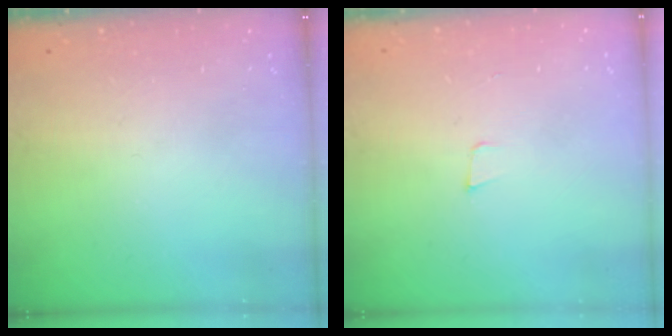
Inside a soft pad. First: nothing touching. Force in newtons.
{"total": 3.3, "press": 2.0, "slide": 2.6}